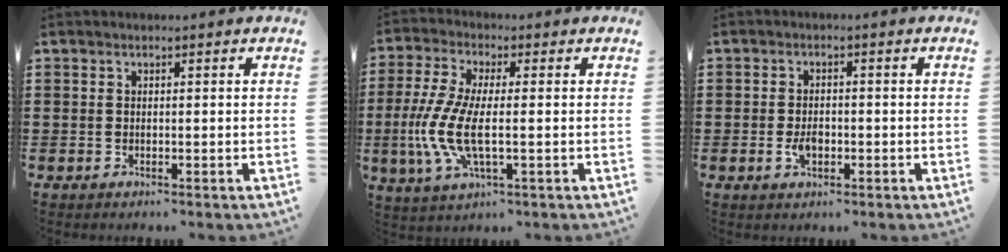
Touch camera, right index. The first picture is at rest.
{"total": 8.8, "force": [-1.6, 2.8, 8.1], "torque": [-0.197, -0.020, -0.037]}
{"total": 3.0, "force": [-0.8, 1.7, 2.4], "torque": [-0.051, 0.000, -0.015]}